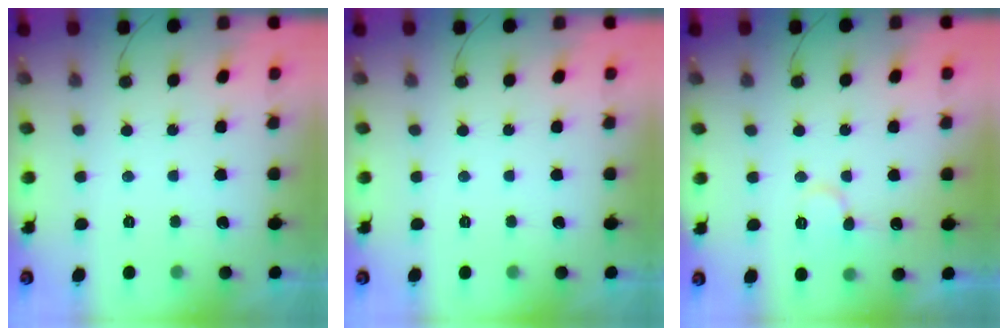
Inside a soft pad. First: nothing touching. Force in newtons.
{"total": 0.0}
{"total": 8.2, "press": 8.1, "slide": 1.4}